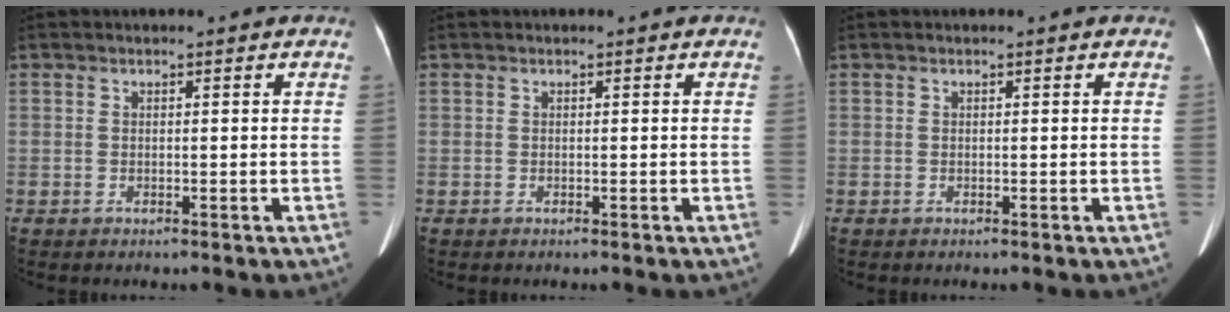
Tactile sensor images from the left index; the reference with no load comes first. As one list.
[{"total": 0.0}, {"total": 0.0}]